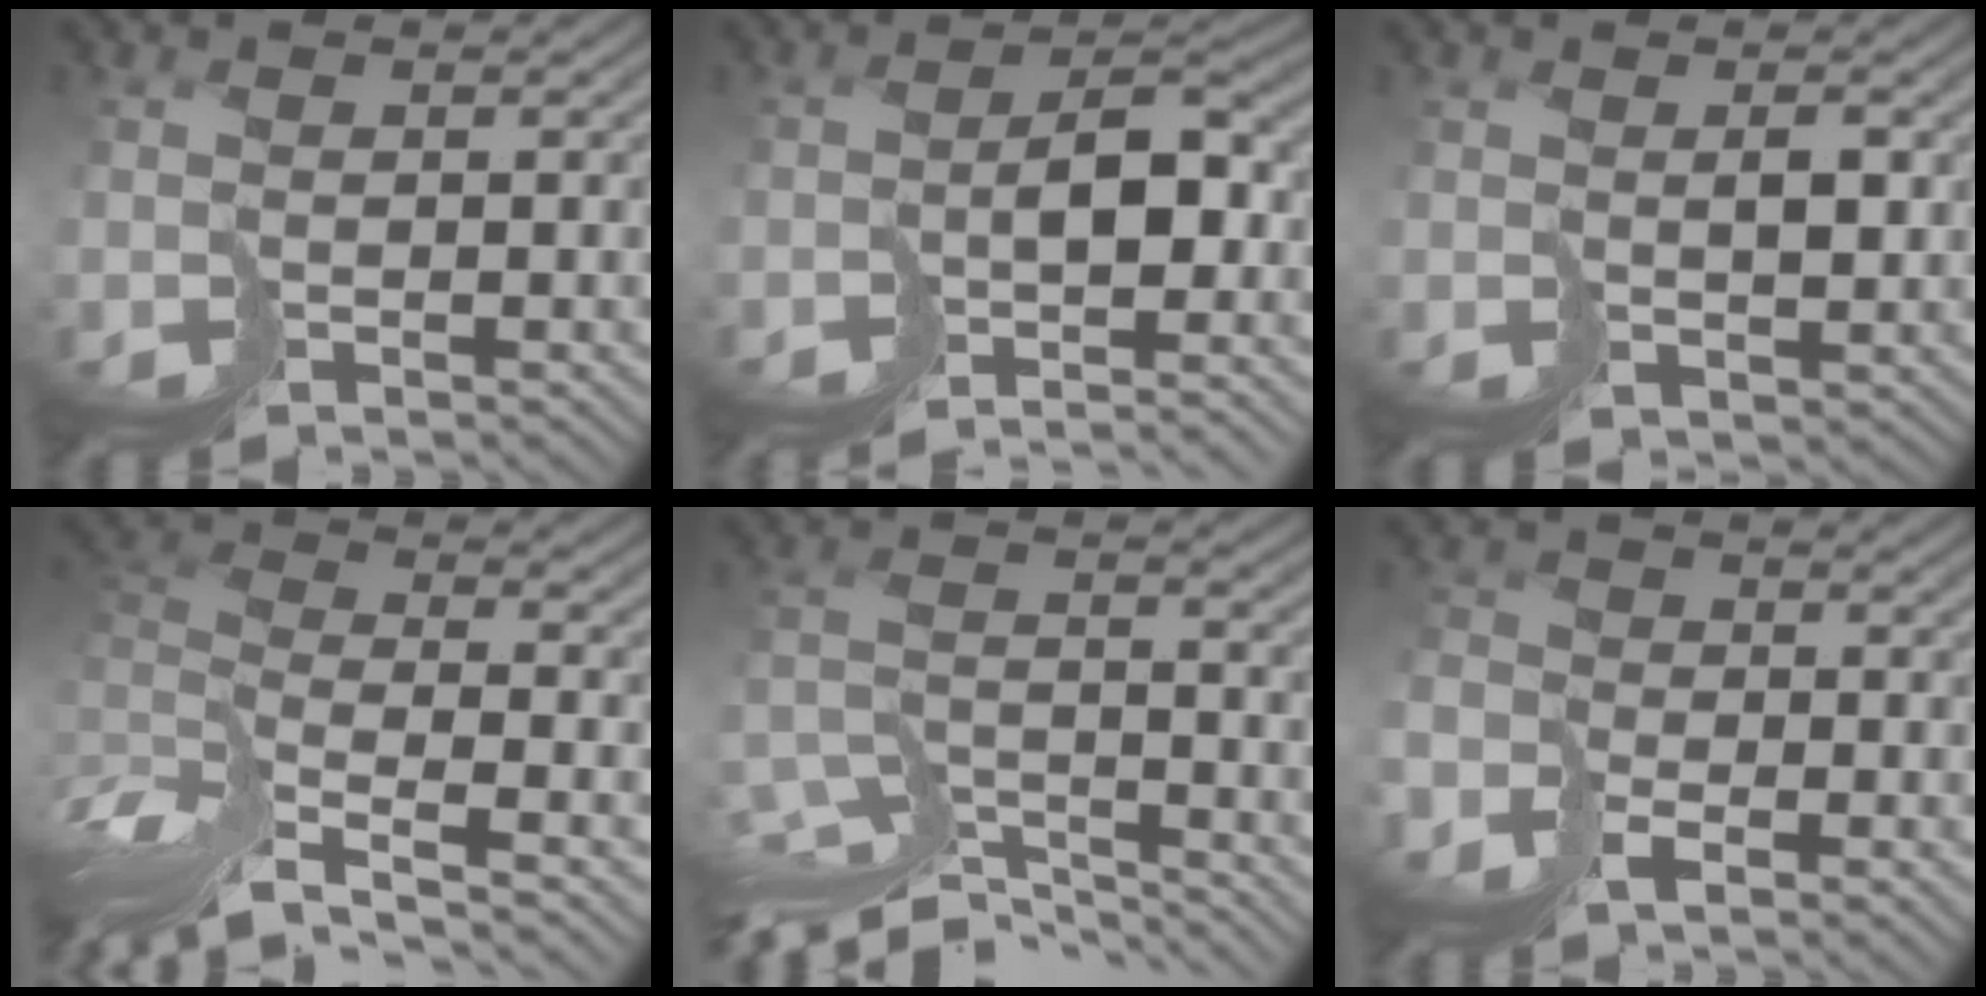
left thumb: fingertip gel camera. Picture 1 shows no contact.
{"total": 4.9, "force": [-3.1, 1.6, 3.4], "torque": [-0.039, -0.002, -0.054]}
{"total": 2.5, "force": [1.4, 1.3, 1.7], "torque": [-0.030, -0.001, 0.034]}
{"total": 9.1, "force": [-6.0, 1.9, 6.5], "torque": [-0.155, 0.004, -0.114]}
{"total": 11.9, "force": [-11.2, 1.8, 3.9], "torque": [-0.069, -0.005, -0.172]}
{"total": 4.0, "force": [-3.0, 2.1, 1.7], "torque": [-0.032, -0.007, -0.061]}